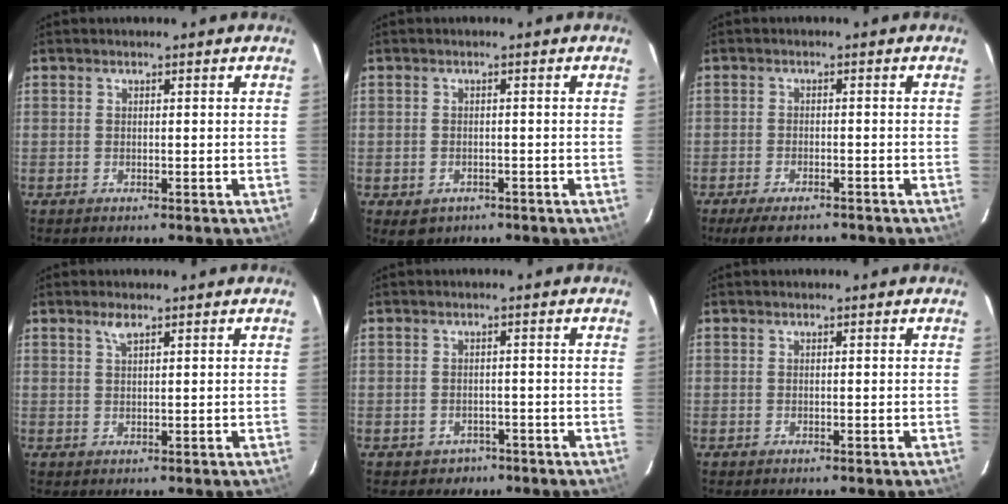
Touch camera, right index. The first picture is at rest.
{"total": 3.7, "force": [-1.9, 2.9, 1.3], "torque": [-0.030, -0.005, -0.020]}
{"total": 6.8, "force": [-5.7, 2.1, 3.2], "torque": [-0.075, -0.017, -0.091]}
{"total": 1.7, "force": [1.2, 0.5, 1.1], "torque": [-0.021, 0.005, 0.023]}
{"total": 3.4, "force": [-1.9, 2.7, 0.2], "torque": [-0.014, 0.007, -0.021]}
{"total": 0.0}